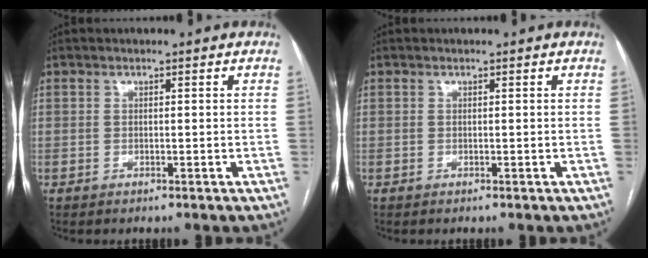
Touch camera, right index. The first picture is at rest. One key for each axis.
{"total": 0.0}